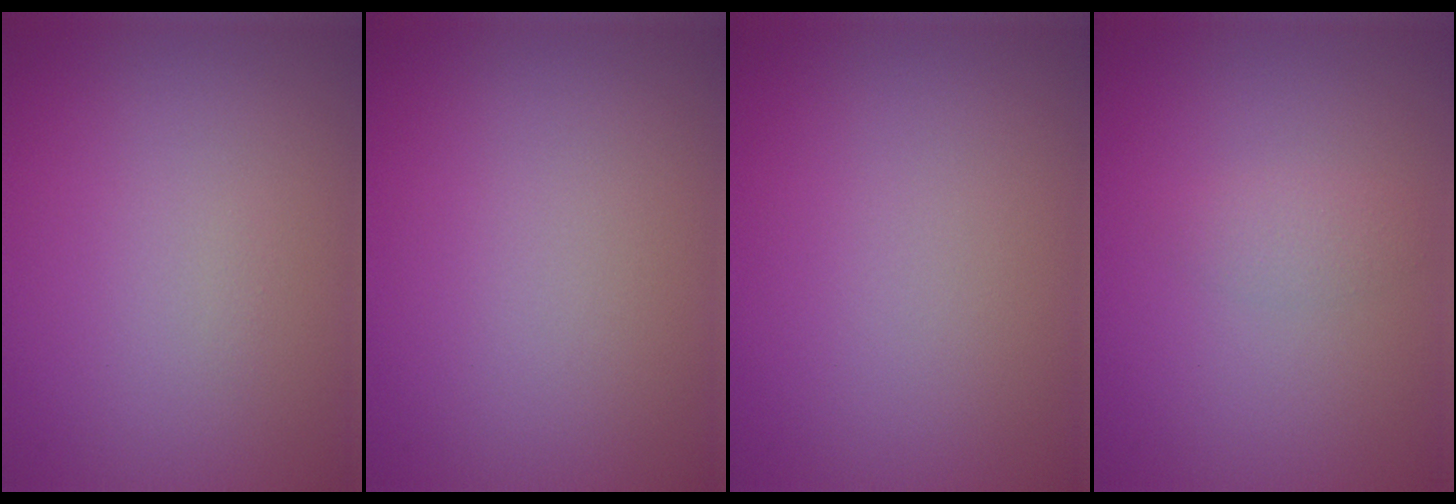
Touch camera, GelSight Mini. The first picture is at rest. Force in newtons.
{"total": 0.0}
{"total": 0.0}
{"total": 1.2, "press": 1.2, "slide": 0.0}